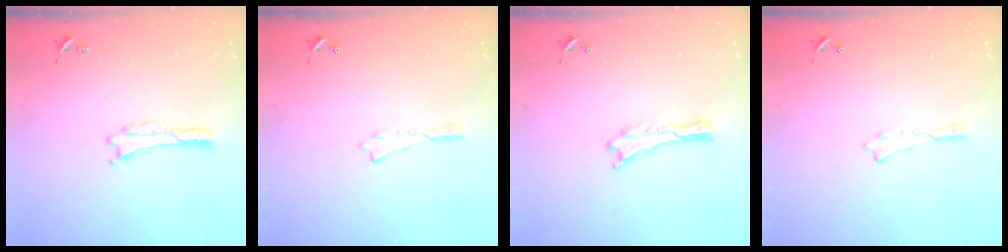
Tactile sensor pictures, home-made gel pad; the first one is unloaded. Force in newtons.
{"total": 0.0}
{"total": 0.0}
{"total": 0.0}